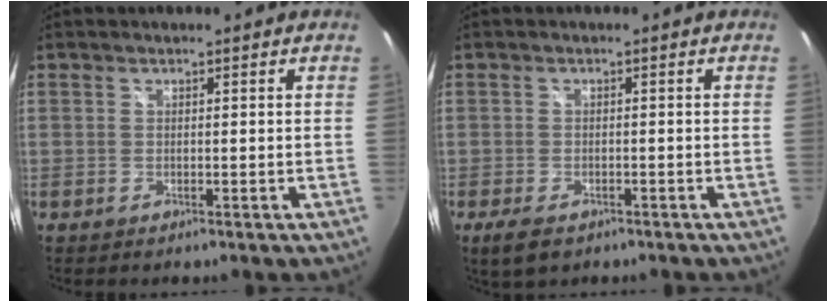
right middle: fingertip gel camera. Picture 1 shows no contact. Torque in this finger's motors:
{"motor_torque": [0.82, -0.78, 0.04, 0.05]}